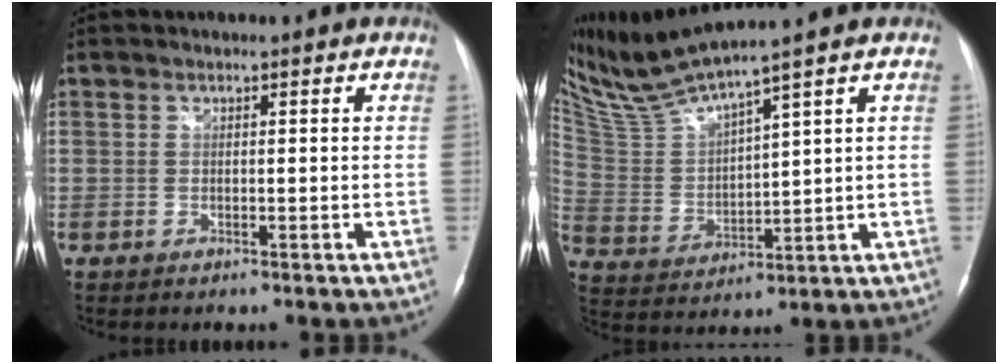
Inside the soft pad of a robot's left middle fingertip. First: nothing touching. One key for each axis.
{"total": 10.4, "fx": 9.1, "fy": -1.6, "fz": 4.9, "tx": -0.114, "ty": -0.001, "tz": 0.189}